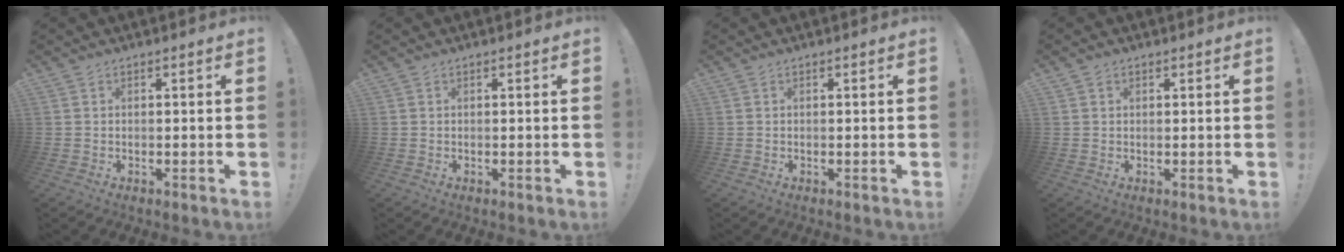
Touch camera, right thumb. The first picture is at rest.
{"total": 0.0}
{"total": 0.0}
{"total": 0.9, "force": [0.5, 0.7, 0.1], "torque": [0.007, -0.002, 0.009]}